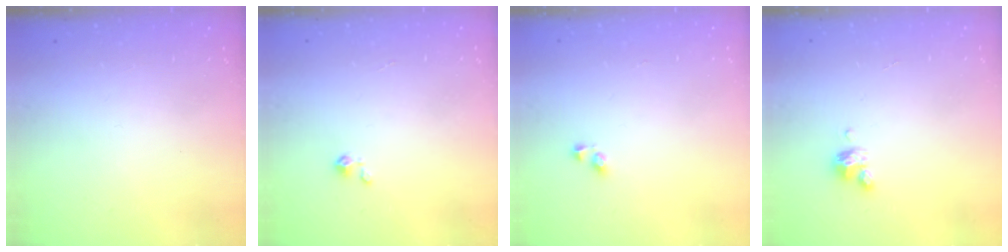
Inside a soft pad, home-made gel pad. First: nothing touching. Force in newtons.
{"total": 2.3, "press": 2.2, "slide": 0.3}
{"total": 2.9, "press": 2.7, "slide": 1.1}
{"total": 4.1, "press": 4.1, "slide": 0.3}